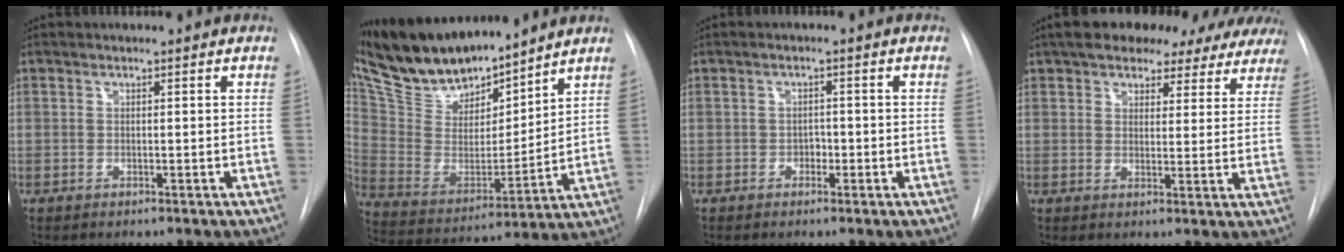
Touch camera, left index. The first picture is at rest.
{"total": 18.3, "force": [16.2, 4.9, 7.1], "torque": [-0.139, 0.004, 0.306]}
{"total": 1.4, "force": [-0.6, 1.1, 0.8], "torque": [-0.008, 0.006, -0.009]}
{"total": 19.3, "force": [16.1, 7.3, 7.7], "torque": [-0.114, 0.032, 0.191]}